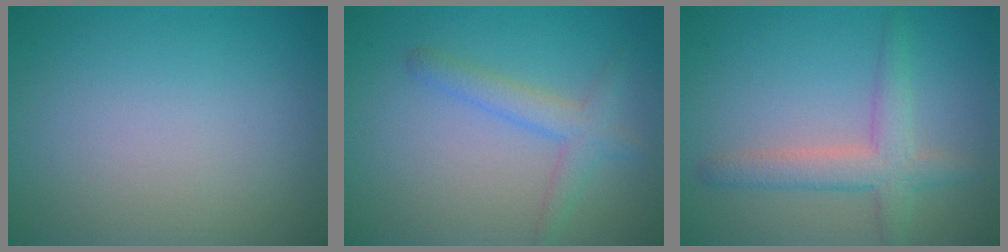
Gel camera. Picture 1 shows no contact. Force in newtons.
{"total": 2.8, "press": 2.8, "slide": 0.2}
{"total": 3.7, "press": 3.6, "slide": 0.2}